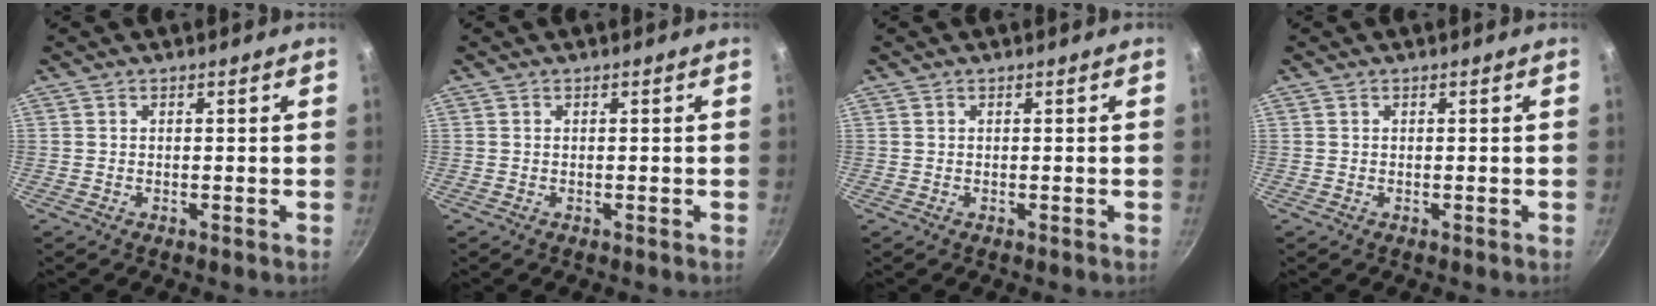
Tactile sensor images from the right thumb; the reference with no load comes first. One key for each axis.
{"total": 0.0}
{"total": 0.0}
{"total": 0.0}